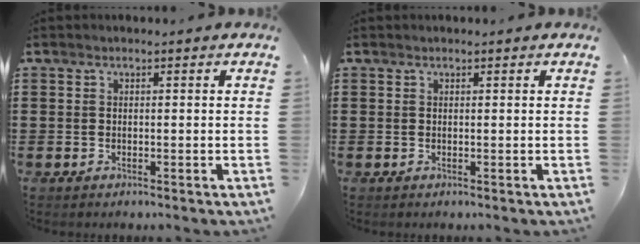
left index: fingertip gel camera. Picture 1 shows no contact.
{"total": 0.0}